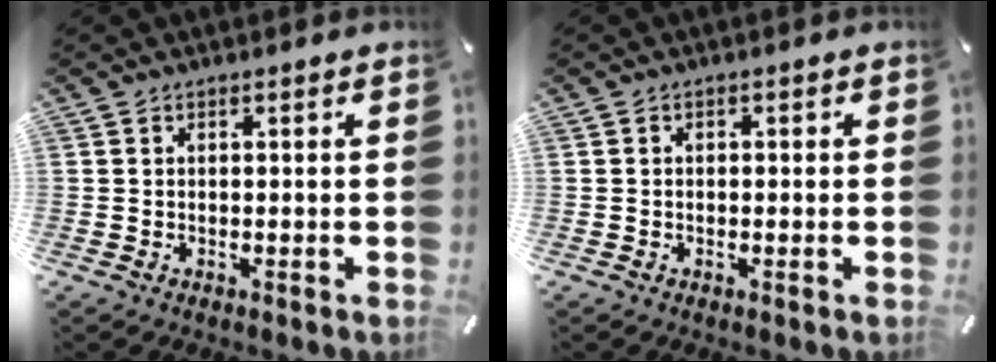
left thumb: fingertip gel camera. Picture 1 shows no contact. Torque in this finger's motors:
{"motor_torque": [-0.19, -0.13, -0.18, -0.21, 0.03]}